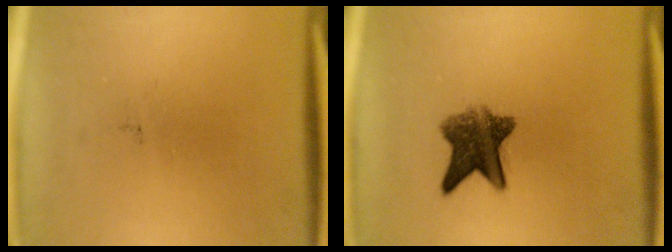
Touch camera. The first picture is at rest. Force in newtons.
{"total": 7.3}